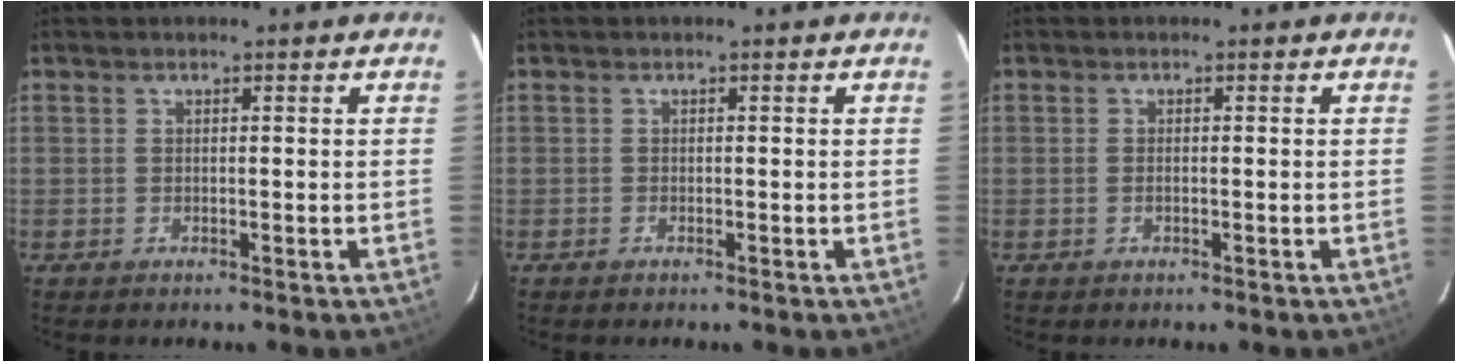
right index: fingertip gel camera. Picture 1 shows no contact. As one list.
[{"total": 0.0}, {"total": 0.7, "force": [-0.2, 0.3, 0.6], "torque": [-0.013, 0.000, -0.005]}]